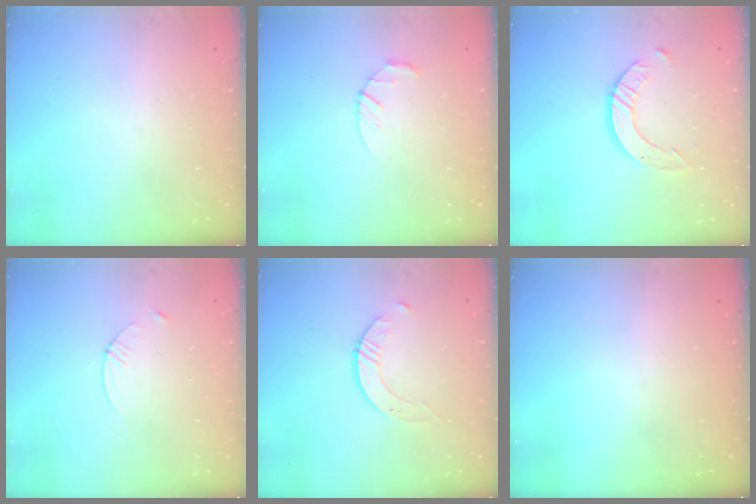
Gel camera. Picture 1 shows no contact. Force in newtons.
{"total": 3.4, "press": 3.3, "slide": 0.5}
{"total": 8.0, "press": 7.9, "slide": 0.8}
{"total": 3.4, "press": 3.3, "slide": 0.3}
{"total": 2.6, "press": 2.6, "slide": 0.3}
{"total": 0.0}